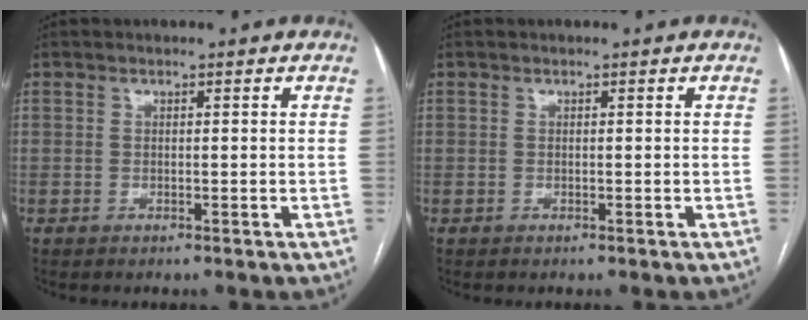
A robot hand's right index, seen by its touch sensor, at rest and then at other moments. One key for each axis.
{"total": 0.0}